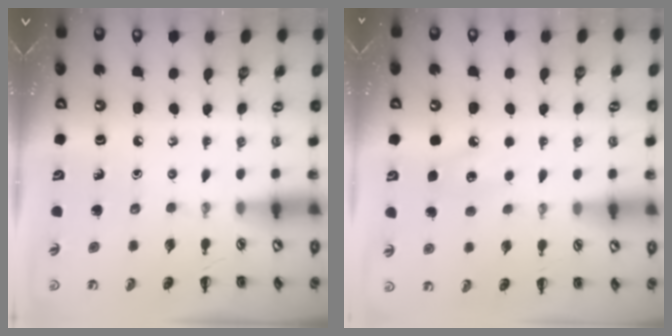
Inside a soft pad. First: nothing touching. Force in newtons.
{"total": 7.4, "press": 7.2, "slide": 1.9}